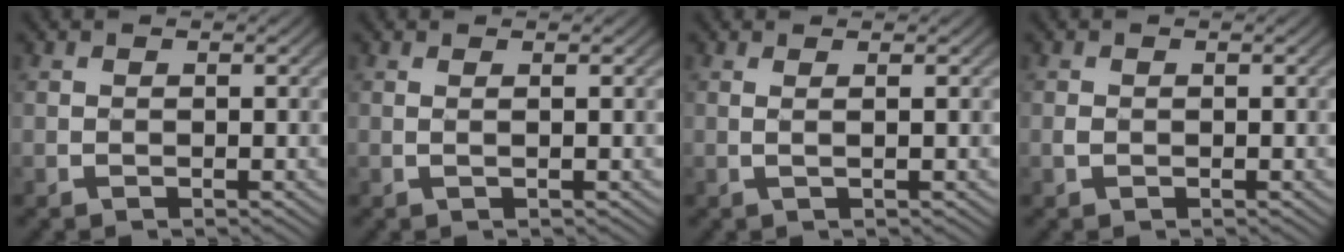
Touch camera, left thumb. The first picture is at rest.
{"total": 0.6, "force": [0.2, -0.3, 0.4], "torque": [0.000, -0.007, 0.006]}
{"total": 1.0, "force": [0.4, -0.6, 0.7], "torque": [-0.002, -0.010, 0.008]}
{"total": 0.7, "force": [-0.3, 0.6, 0.2], "torque": [-0.010, -0.001, -0.010]}